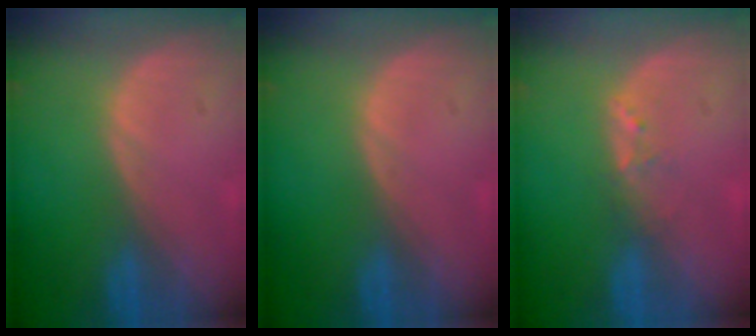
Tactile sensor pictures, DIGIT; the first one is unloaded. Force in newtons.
{"total": 0.0}
{"total": 1.6, "press": 1.5, "slide": 0.3}